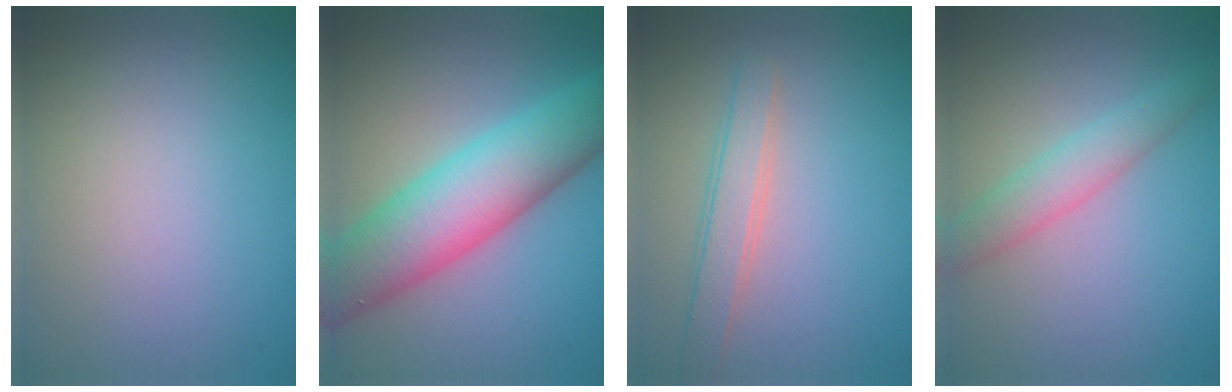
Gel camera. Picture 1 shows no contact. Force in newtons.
{"total": 9.4, "press": 9.4, "slide": 0.1}
{"total": 2.6, "press": 2.6, "slide": 0.1}
{"total": 2.9, "press": 2.9, "slide": 0.1}